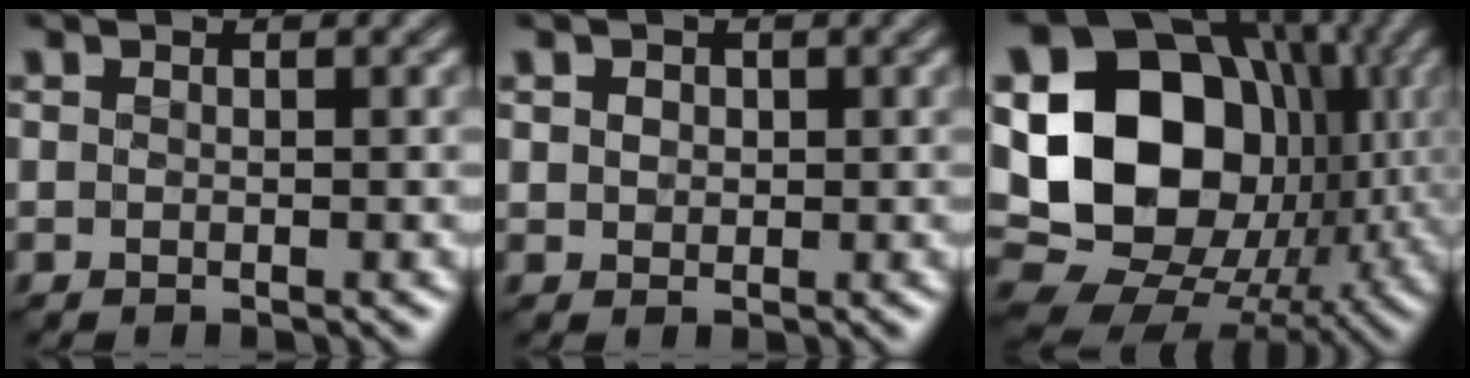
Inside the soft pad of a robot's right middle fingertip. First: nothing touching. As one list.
[{"total": 2.0, "force": [1.0, 1.5, 0.9], "torque": [-0.023, 0.009, 0.019]}, {"total": 17.9, "force": [1.5, 14.5, 10.5], "torque": [-0.186, -0.003, 0.035]}]